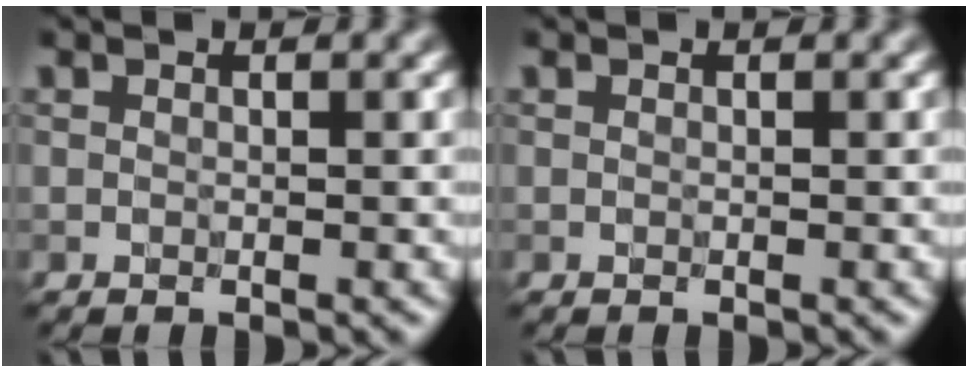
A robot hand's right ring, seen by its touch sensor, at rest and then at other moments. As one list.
[{"total": 0.0}]